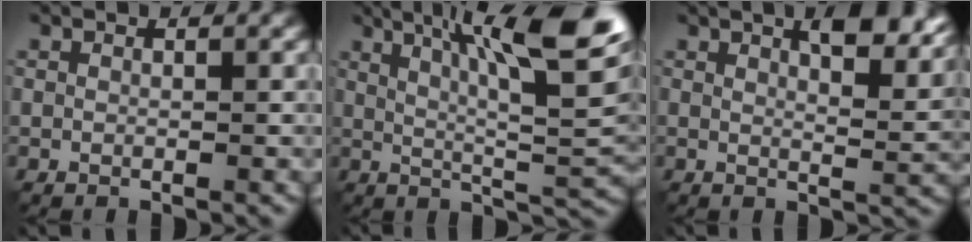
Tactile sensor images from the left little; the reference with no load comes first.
{"total": 12.6, "force": [5.1, 2.3, 11.3], "torque": [-0.172, 0.015, 0.085]}
{"total": 5.7, "force": [3.2, 1.7, 4.3], "torque": [-0.055, 0.001, 0.047]}